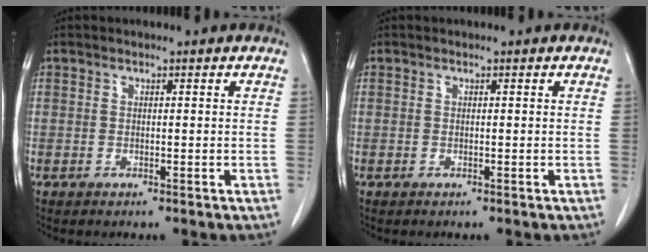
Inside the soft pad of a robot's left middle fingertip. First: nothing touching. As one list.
[{"total": 0.0}]